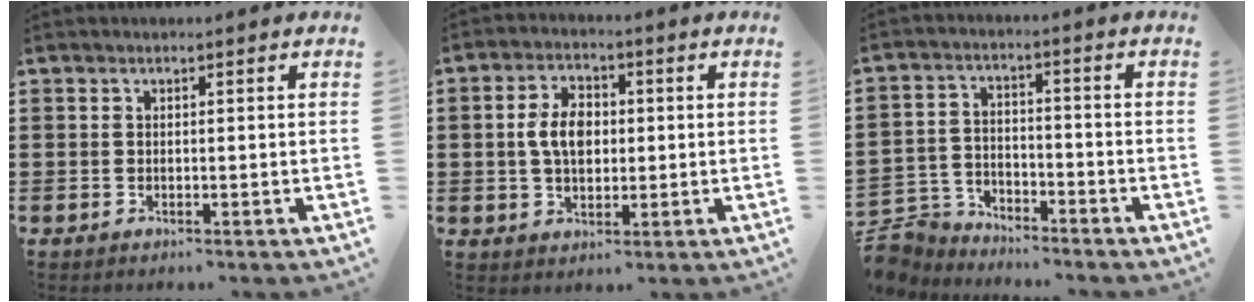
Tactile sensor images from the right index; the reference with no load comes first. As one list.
[{"total": 6.2, "force": [0.3, 3.9, 4.8], "torque": [-0.106, 0.014, 0.001]}, {"total": 5.2, "force": [-5.0, 1.7, 0.1], "torque": [-0.027, 0.005, -0.108]}]